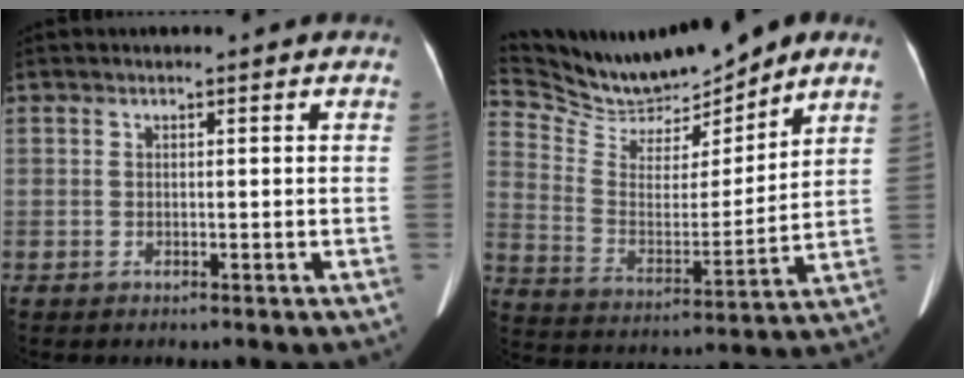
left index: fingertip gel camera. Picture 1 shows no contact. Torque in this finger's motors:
{"motor_torque": [-0.23, -1.25, -0.07, -0.04]}